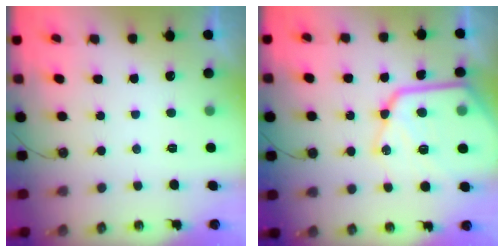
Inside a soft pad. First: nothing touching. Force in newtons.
{"total": 21.7, "press": 21.6, "slide": 2.1}